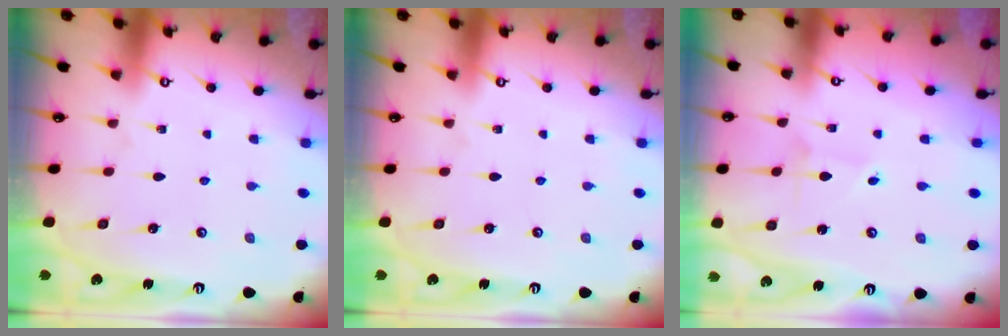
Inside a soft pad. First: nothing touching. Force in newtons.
{"total": 0.0}
{"total": 1.2, "press": 1.2, "slide": 0.1}